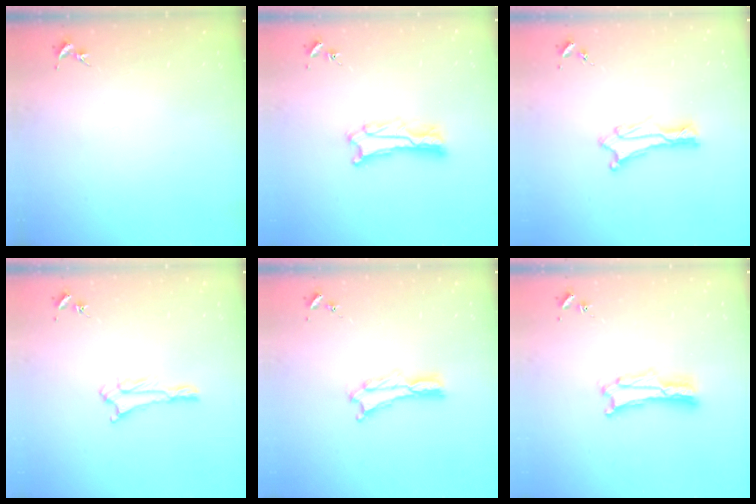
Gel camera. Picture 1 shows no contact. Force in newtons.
{"total": 2.2, "press": 2.2, "slide": 0.2}
{"total": 0.9, "press": 0.8, "slide": 0.1}
{"total": 1.7, "press": 1.7, "slide": 0.2}
{"total": 0.8, "press": 0.7, "slide": 0.2}
{"total": 1.7, "press": 1.7, "slide": 0.3}